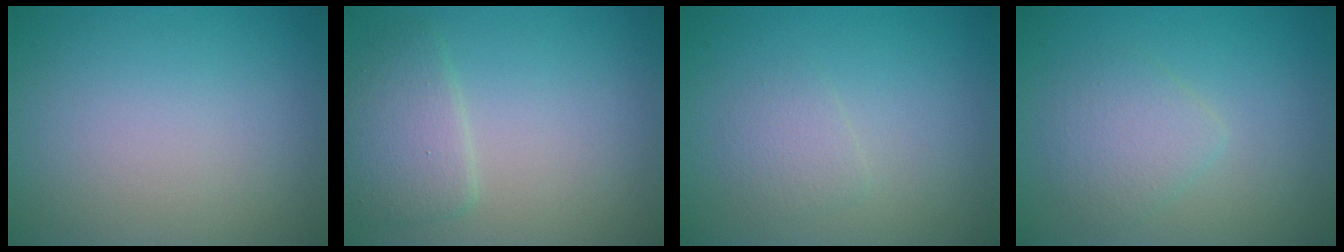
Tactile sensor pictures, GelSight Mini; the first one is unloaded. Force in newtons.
{"total": 3.0, "press": 3.0, "slide": 0.0}
{"total": 1.4, "press": 1.4, "slide": 0.1}
{"total": 2.6, "press": 2.5, "slide": 0.1}